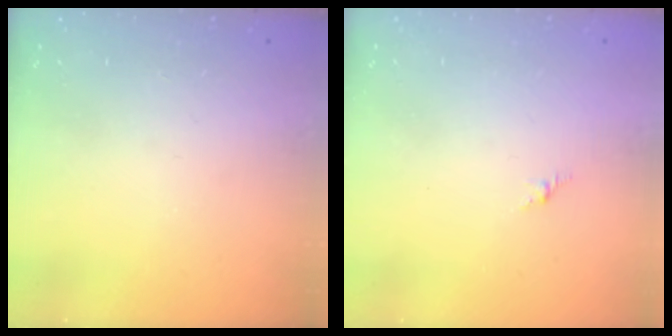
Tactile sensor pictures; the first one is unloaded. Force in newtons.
{"total": 0.0}